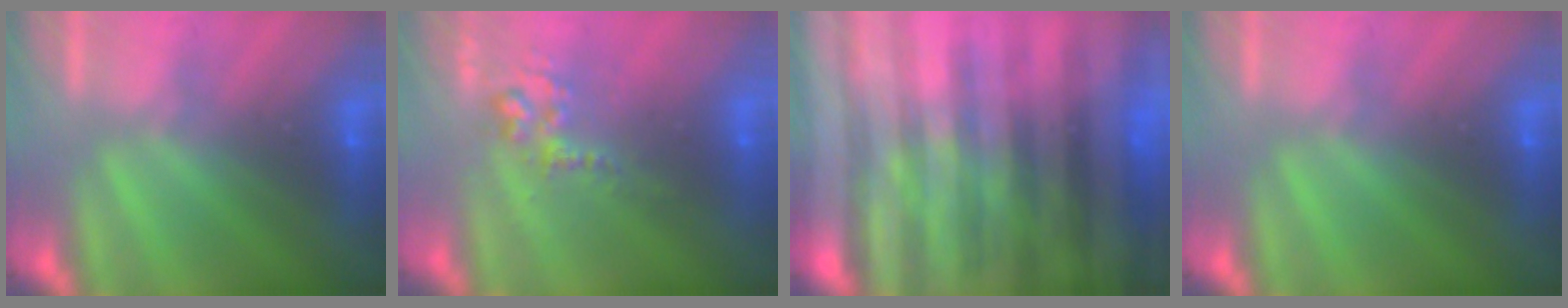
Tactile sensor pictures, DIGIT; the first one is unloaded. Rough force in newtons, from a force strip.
{"total": 2.8}
{"total": 8.7}
{"total": 0.0}